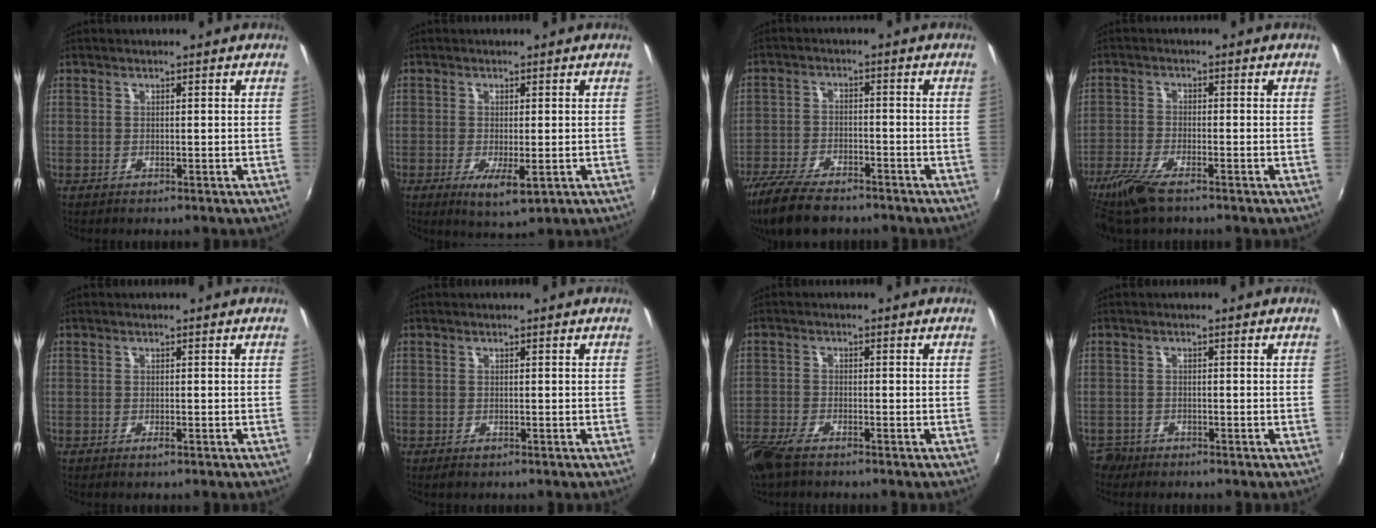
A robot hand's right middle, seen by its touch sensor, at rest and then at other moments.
{"total": 4.8, "force": [-1.5, 1.5, 4.3], "torque": [-0.081, -0.020, -0.021]}
{"total": 13.1, "force": [-10.6, 4.3, 6.5], "torque": [-0.156, -0.030, -0.191]}
{"total": 8.2, "force": [-6.0, 2.1, 5.3], "torque": [-0.135, -0.024, -0.120]}
{"total": 0.7, "force": [-0.5, 0.2, 0.5], "torque": [-0.010, -0.002, -0.010]}
{"total": 0.8, "force": [-0.5, 0.5, 0.3], "torque": [-0.007, -0.004, -0.011]}
{"total": 6.5, "force": [-4.9, 1.9, 3.8], "torque": [-0.105, -0.021, -0.099]}
{"total": 2.5, "force": [-2.0, 1.6, 0.2], "torque": [-0.012, 0.000, -0.039]}